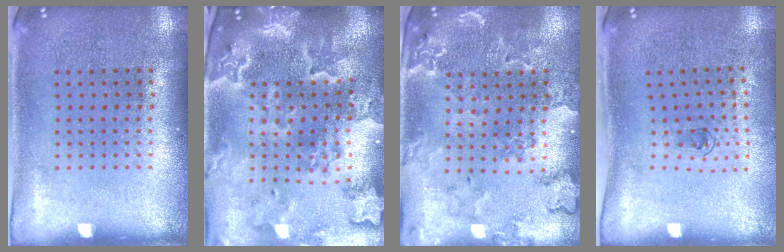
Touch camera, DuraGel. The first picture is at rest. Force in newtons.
{"total": 4.4, "press": 3.6, "slide": 2.5}
{"total": 1.1, "press": 1.1, "slide": 0.2}
{"total": 0.6, "press": 0.3, "slide": 0.5}